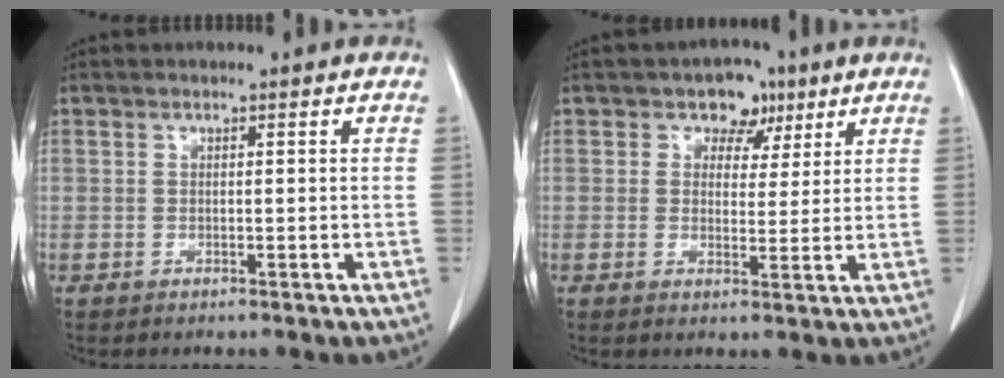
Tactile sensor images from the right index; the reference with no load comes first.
{"total": 5.0, "force": [2.7, 3.8, 1.7], "torque": [-0.011, 0.010, 0.038]}